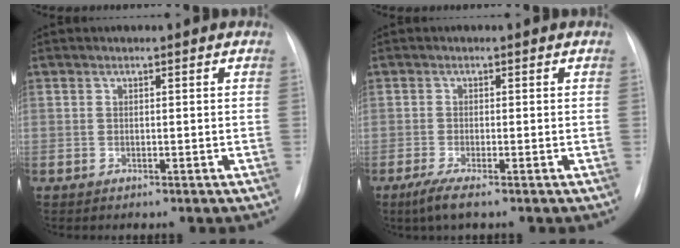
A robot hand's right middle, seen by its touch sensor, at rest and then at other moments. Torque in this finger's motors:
{"motor_torque": [0.74, -0.55, 0.12, 0.06]}